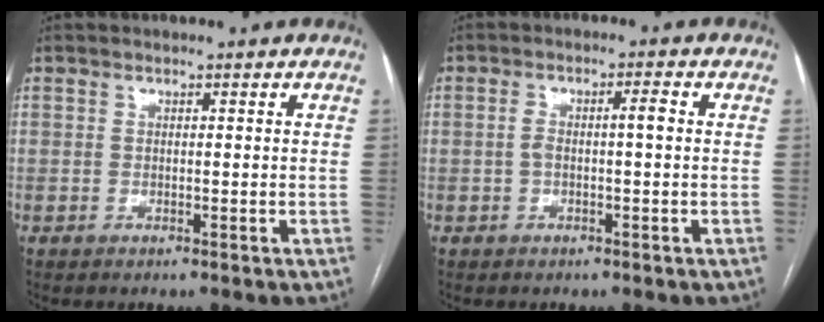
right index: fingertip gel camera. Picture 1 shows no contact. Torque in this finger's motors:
{"motor_torque": [0.22, -0.08, 0.13, 0.03]}